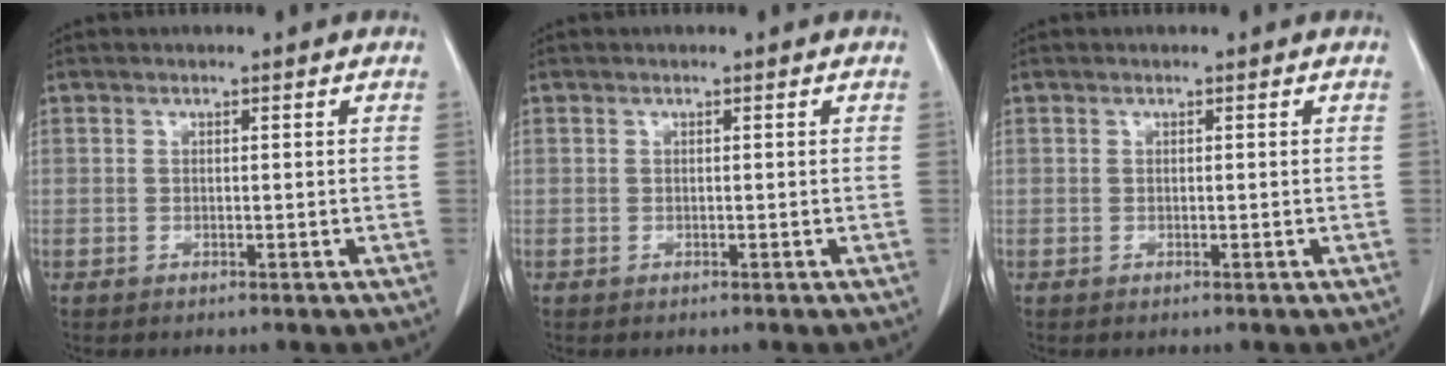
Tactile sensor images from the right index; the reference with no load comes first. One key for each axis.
{"total": 0.0}
{"total": 0.0}